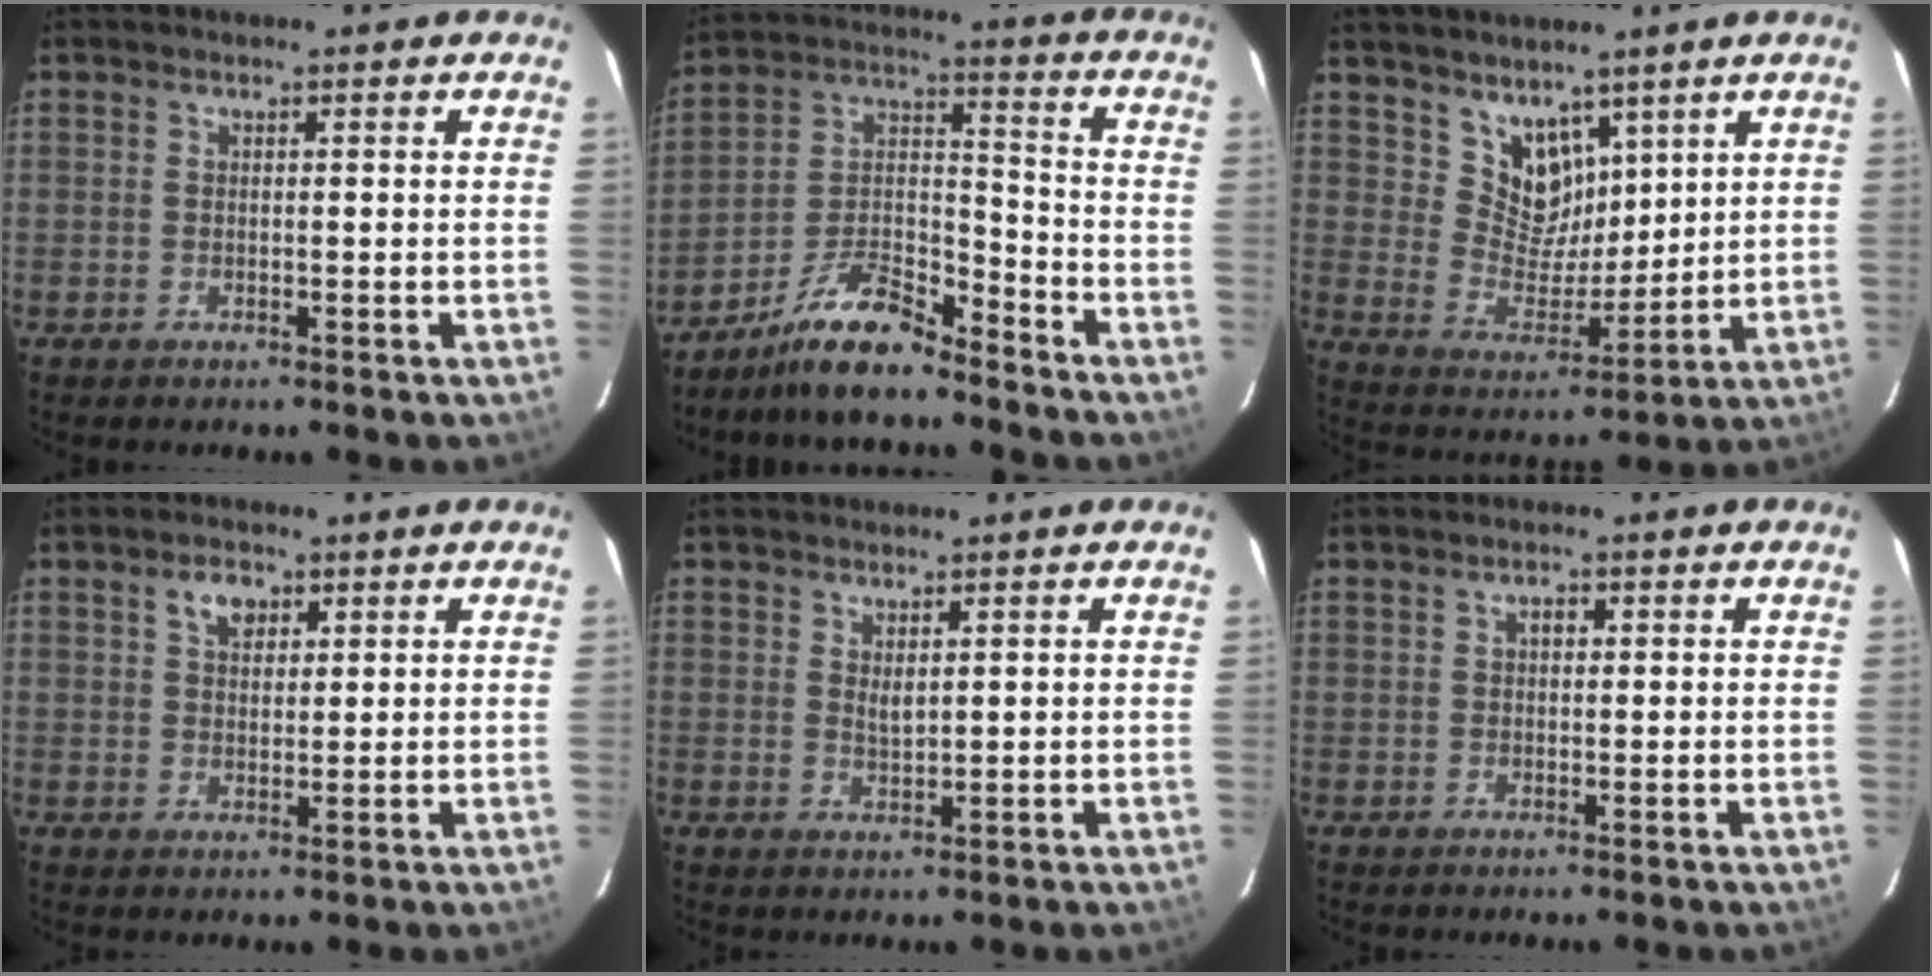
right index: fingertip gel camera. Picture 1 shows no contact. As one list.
[{"total": 11.6, "force": [-9.6, 2.4, 6.0], "torque": [-0.133, 0.020, -0.184]}, {"total": 8.8, "force": [6.0, 5.8, 2.8], "torque": [-0.043, -0.002, 0.125]}, {"total": 3.8, "force": [1.9, 2.4, 2.2], "torque": [-0.034, 0.011, 0.036]}, {"total": 1.9, "force": [1.0, 0.6, 1.5], "torque": [-0.025, -0.003, 0.018]}, {"total": 1.2, "force": [0.3, 0.8, 0.8], "torque": [-0.011, 0.007, 0.005]}]